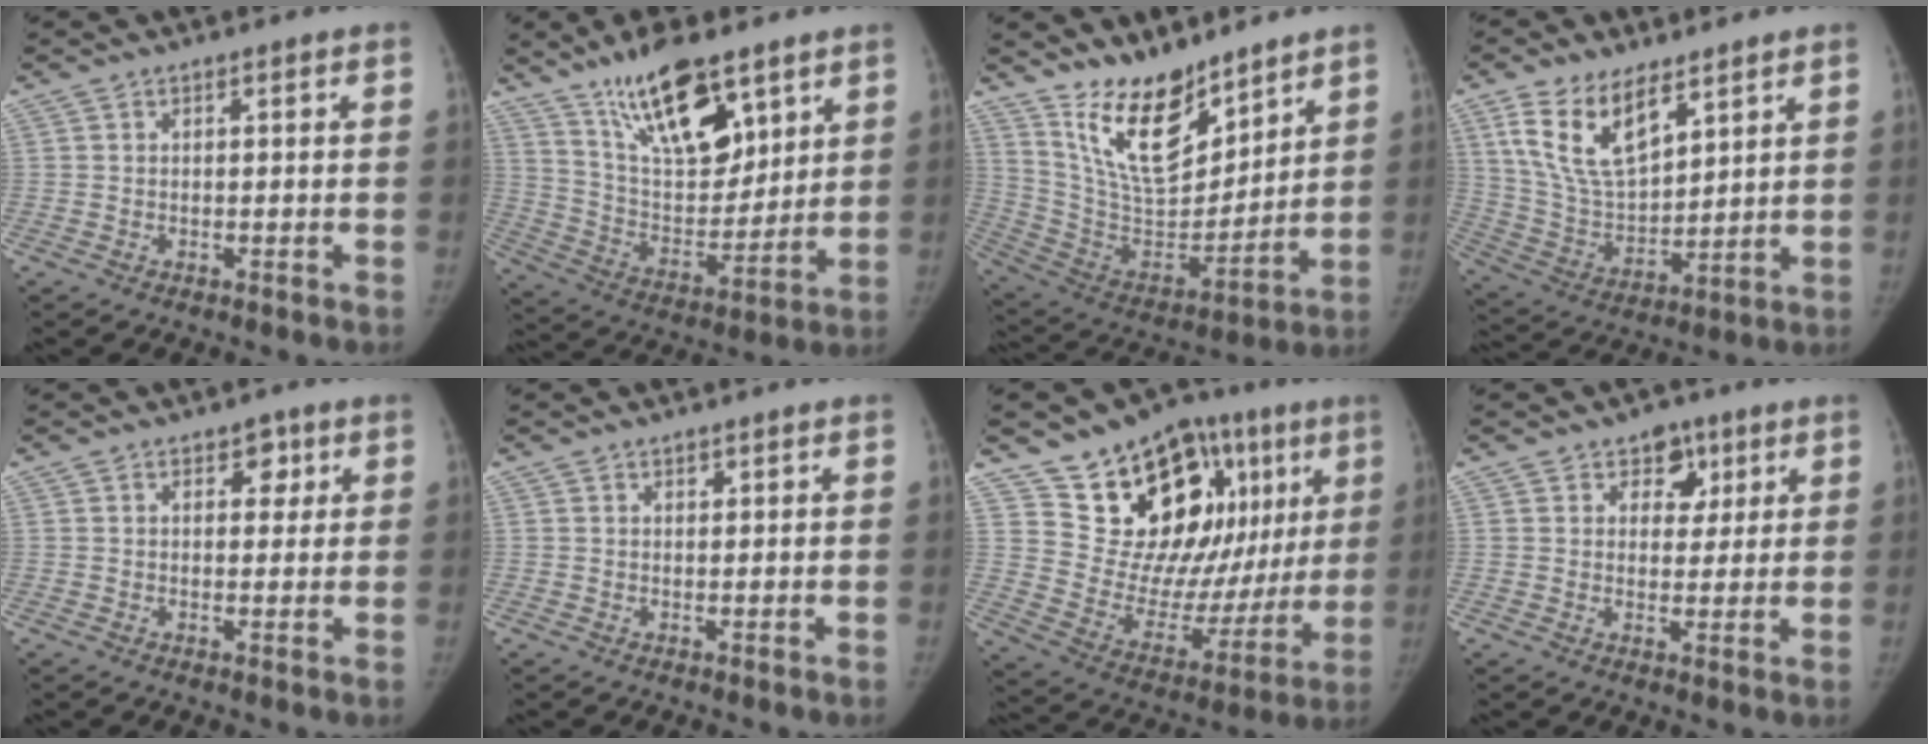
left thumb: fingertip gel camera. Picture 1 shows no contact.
{"total": 18.8, "force": [12.2, 7.8, 12.0], "torque": [-0.161, -0.069, 0.226]}
{"total": 17.0, "force": [12.6, 6.9, 9.1], "torque": [-0.114, -0.089, 0.246]}
{"total": 15.4, "force": [8.6, 7.5, 10.4], "torque": [-0.168, -0.036, 0.179]}
{"total": 3.6, "force": [1.6, 2.5, 2.1], "torque": [-0.001, -0.005, 0.019]}
{"total": 1.1, "force": [0.7, 0.7, 0.5], "torque": [-0.002, -0.004, 0.011]}
{"total": 26.9, "force": [12.2, 15.8, 17.9], "torque": [-0.195, -0.013, 0.208]}
{"total": 5.8, "force": [3.0, 4.3, 2.5], "torque": [0.002, -0.010, 0.039]}